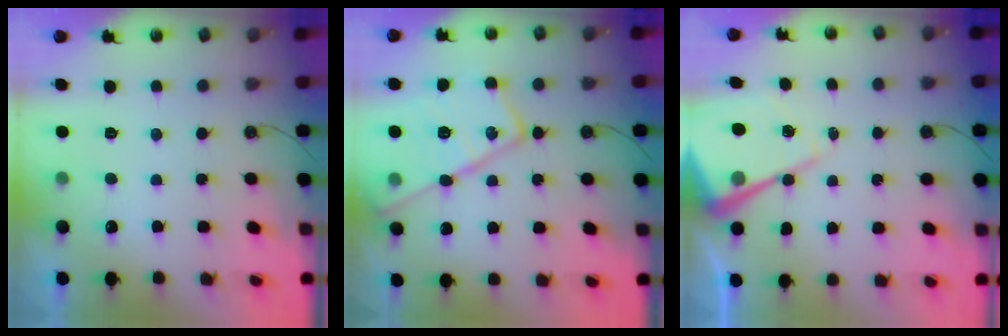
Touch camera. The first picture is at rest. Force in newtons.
{"total": 21.2, "press": 21.1, "slide": 1.9}
{"total": 13.2, "press": 13.2, "slide": 1.1}